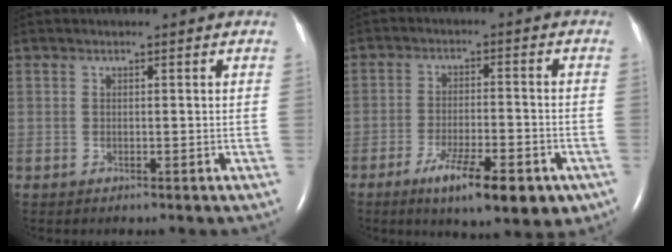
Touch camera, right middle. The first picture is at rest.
{"total": 11.3, "force": [-6.3, 2.8, 8.9], "torque": [-0.137, -0.012, -0.091]}